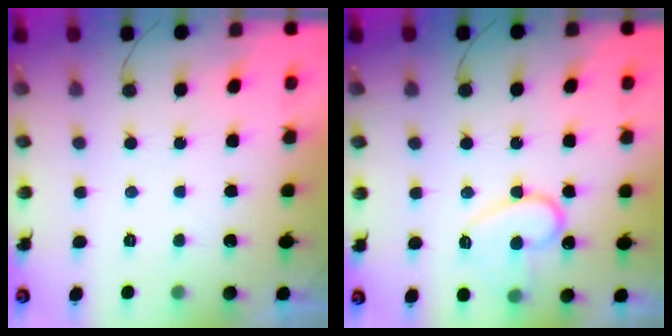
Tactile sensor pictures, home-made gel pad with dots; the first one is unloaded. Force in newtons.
{"total": 13.0, "press": 12.9, "slide": 1.0}